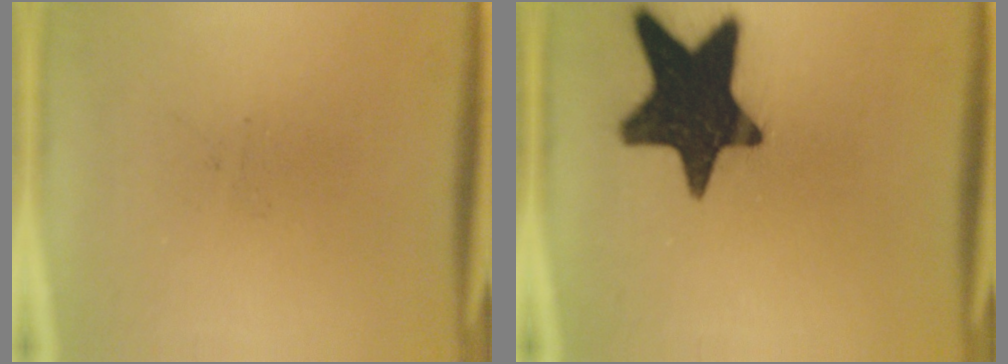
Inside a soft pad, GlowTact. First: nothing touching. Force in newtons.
{"total": 18.2}